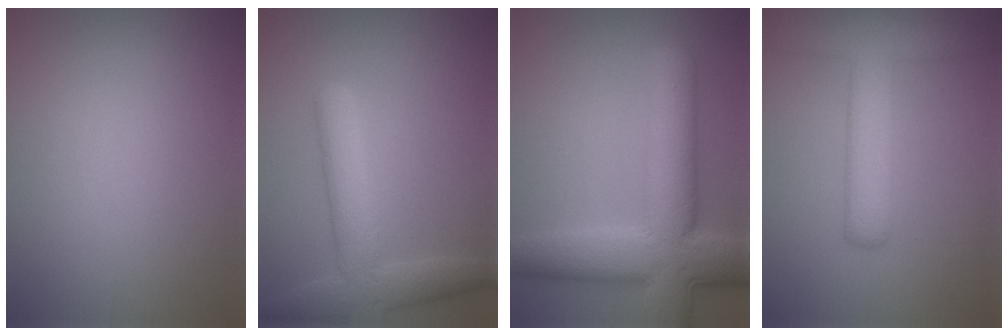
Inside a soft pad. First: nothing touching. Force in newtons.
{"total": 5.2, "press": 5.2, "slide": 0.3}
{"total": 10.0, "press": 10.0, "slide": 0.3}
{"total": 5.8, "press": 5.8, "slide": 0.3}